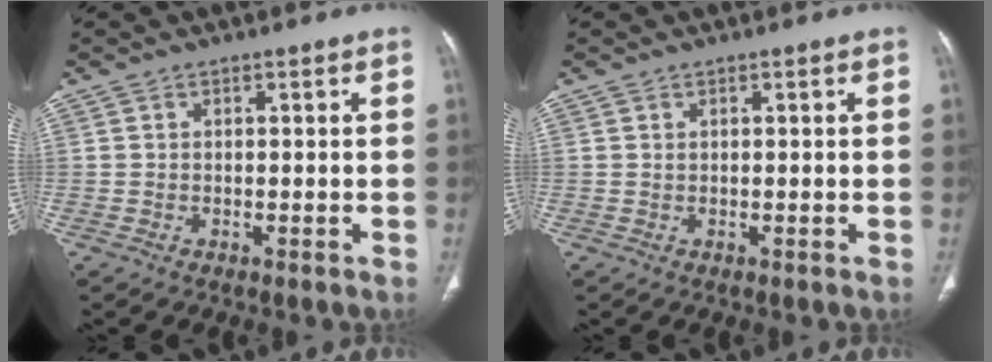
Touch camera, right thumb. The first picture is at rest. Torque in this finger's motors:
{"motor_torque": [-0.08, 0.28, 0.24, -0.12, -0.04]}